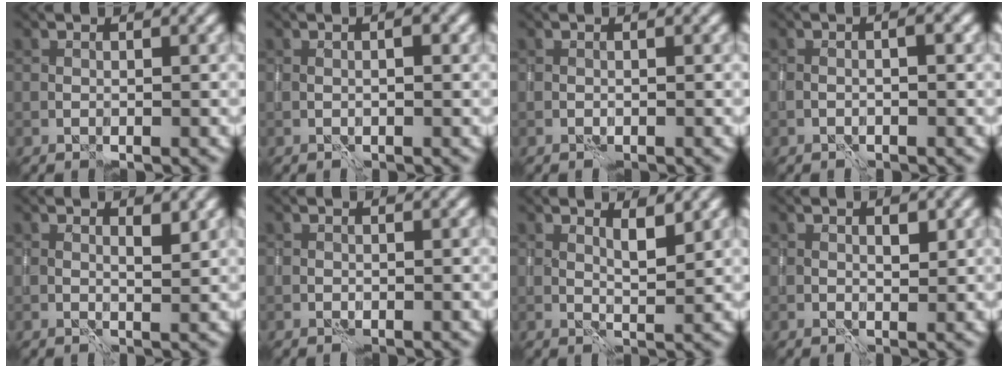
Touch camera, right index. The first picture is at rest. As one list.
[{"total": 0.7, "force": [0.1, 0.2, 0.7], "torque": [-0.004, -0.002, 0.002]}, {"total": 0.0}, {"total": 0.9, "force": [-0.4, 0.2, 0.7], "torque": [-0.006, 0.006, -0.010]}, {"total": 1.5, "force": [0.9, 0.4, 1.1], "torque": [-0.013, -0.002, 0.012]}, {"total": 0.0}, {"total": 1.8, "force": [1.4, 0.3, 1.1], "torque": [-0.014, -0.006, 0.023]}, {"total": 1.3, "force": [0.5, 0.7, 0.9], "torque": [-0.008, -0.002, 0.008]}]